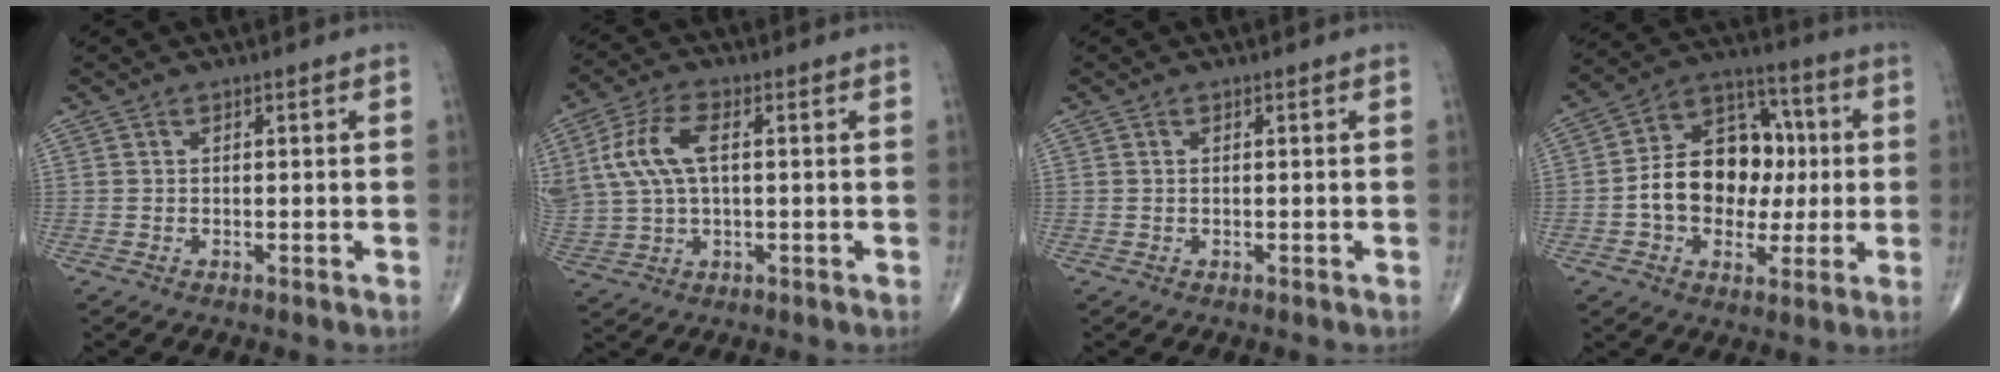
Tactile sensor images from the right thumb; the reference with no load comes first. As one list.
[{"total": 10.8, "force": [2.4, 5.5, 8.9], "torque": [-0.201, 0.013, 0.051]}, {"total": 0.0}, {"total": 16.7, "force": [-0.4, 12.3, 11.3], "torque": [-0.141, 0.037, -0.006]}]